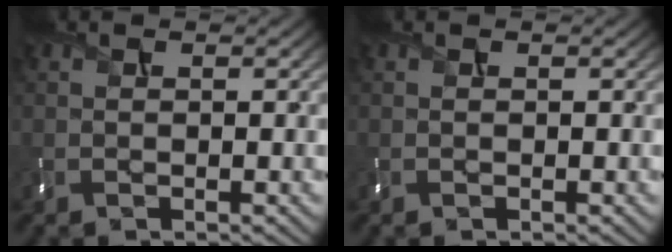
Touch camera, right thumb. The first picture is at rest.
{"total": 0.0}